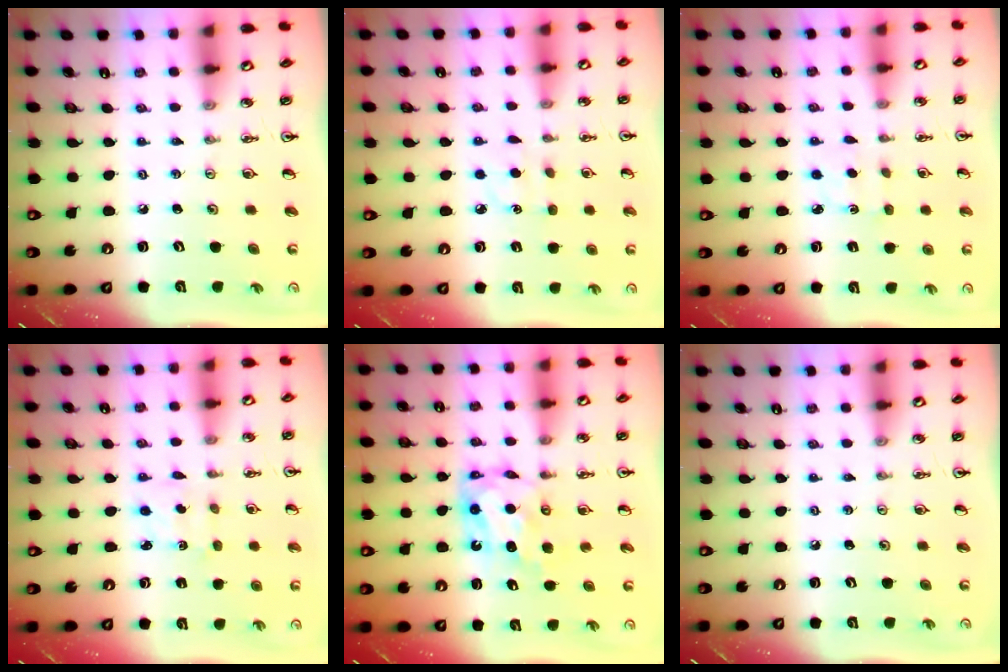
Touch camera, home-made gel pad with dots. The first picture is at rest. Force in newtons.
{"total": 4.2, "press": 4.2, "slide": 0.6}
{"total": 2.3, "press": 2.3, "slide": 0.4}
{"total": 2.3, "press": 2.3, "slide": 0.4}
{"total": 6.6, "press": 6.6, "slide": 0.4}
{"total": 0.0}